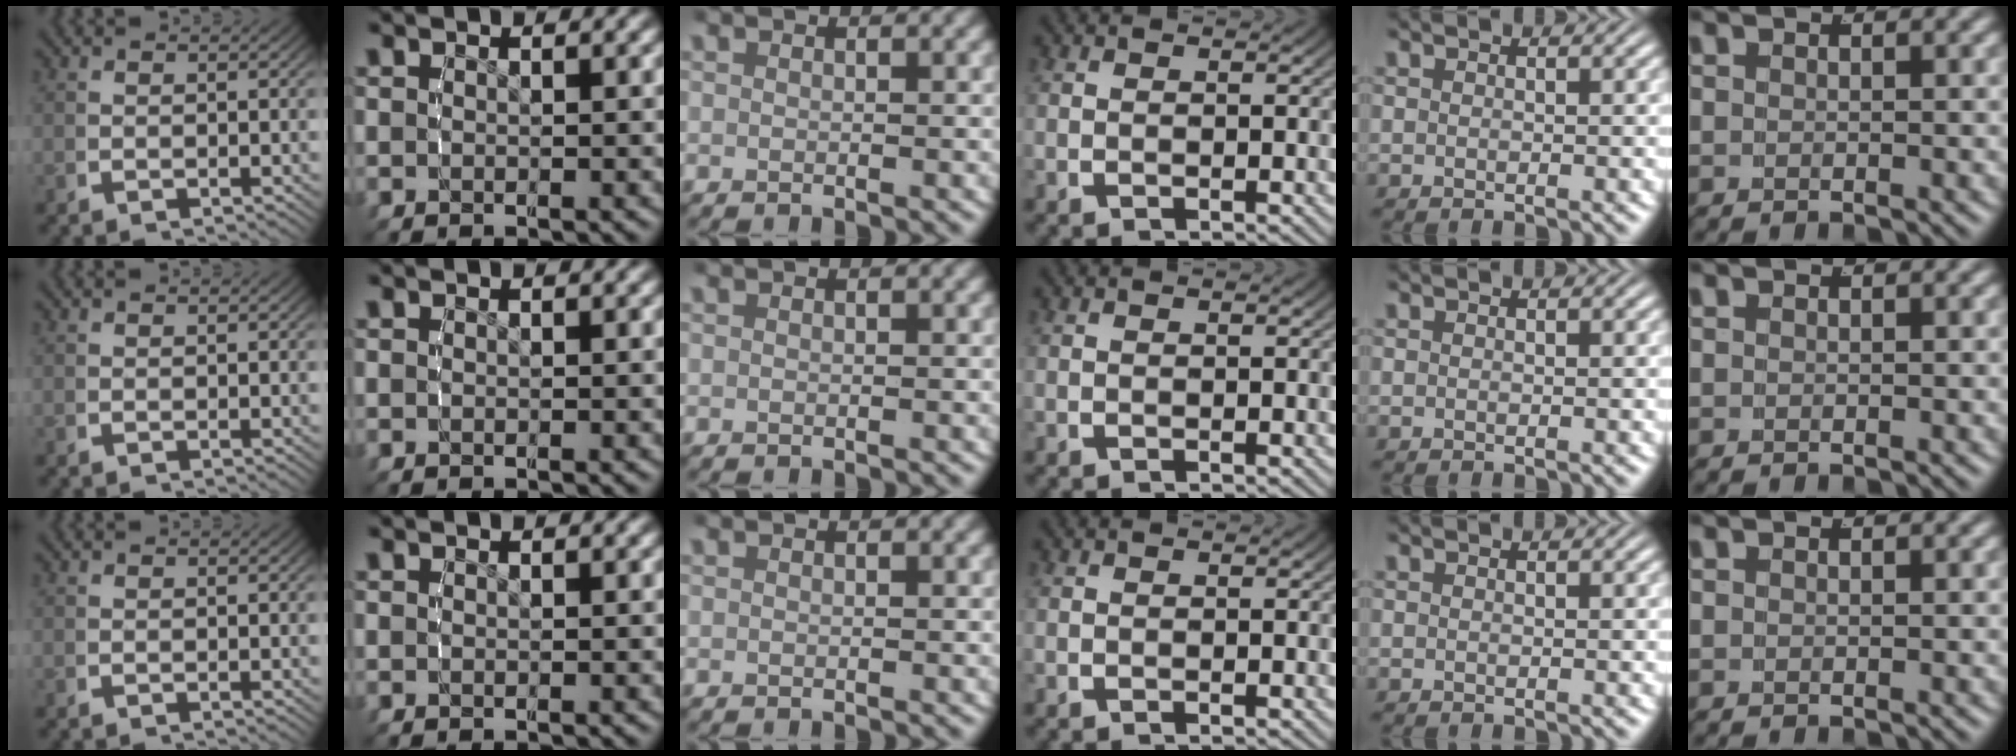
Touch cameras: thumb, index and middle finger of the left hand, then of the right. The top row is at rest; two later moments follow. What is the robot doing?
{"motion": "reach", "object": "paper"}